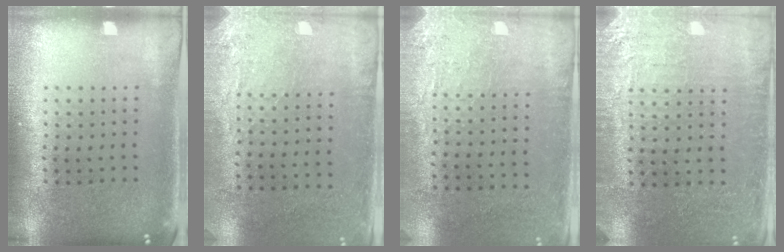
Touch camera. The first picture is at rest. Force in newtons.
{"total": 2.8, "press": 2.3, "slide": 1.6}
{"total": 2.8, "press": 2.3, "slide": 1.6}
{"total": 2.9, "press": 2.9, "slide": 0.4}